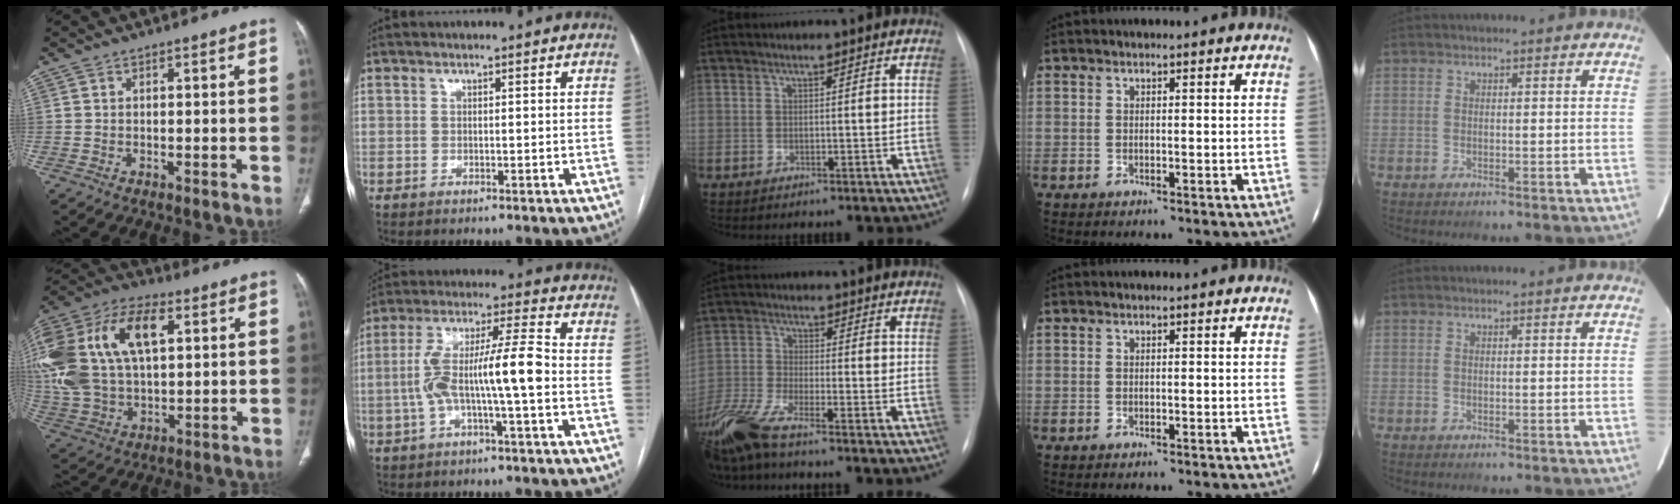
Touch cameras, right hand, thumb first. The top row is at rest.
{"thumb": {"total": 26.9, "force": [6.6, 15.6, 20.9], "torque": [-0.475, 0.030, 0.124]}, "index": {"total": 11.0, "force": [-1.9, 0.6, 10.8], "torque": [-0.208, 0.030, -0.037]}, "middle": {"total": 8.3, "force": [-6.7, 0.5, 4.9], "torque": [-0.118, -0.026, -0.136]}}